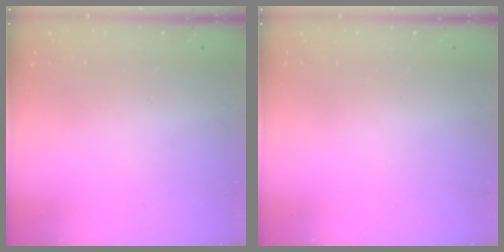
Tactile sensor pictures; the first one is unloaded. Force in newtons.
{"total": 0.0}